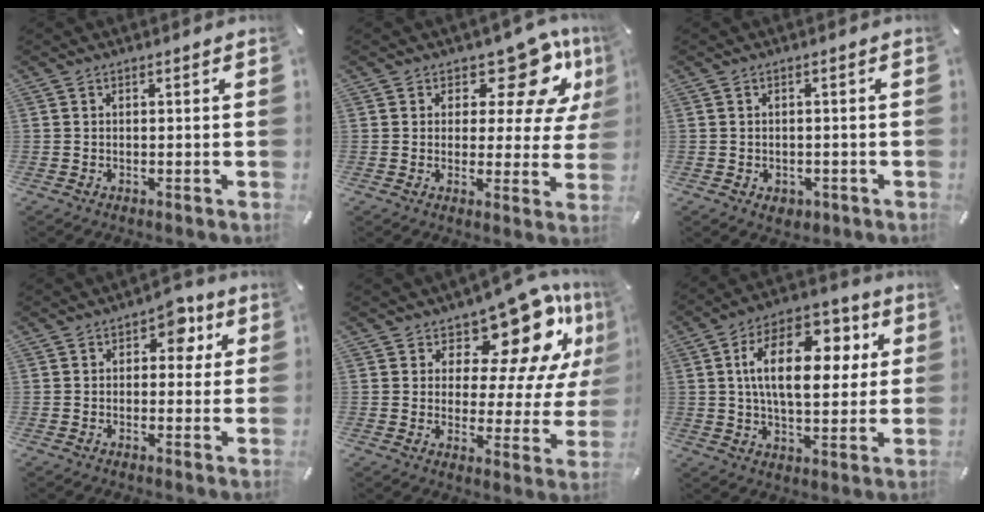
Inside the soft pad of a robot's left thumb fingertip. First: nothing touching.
{"total": 13.9, "force": [8.1, 7.0, 8.8], "torque": [-0.114, -0.057, 0.137]}
{"total": 2.5, "force": [-1.0, 2.0, 1.1], "torque": [-0.018, 0.004, -0.018]}
{"total": 6.6, "force": [2.2, 4.5, 4.3], "torque": [-0.036, -0.005, 0.028]}
{"total": 16.2, "force": [11.0, 7.3, 9.4], "torque": [-0.132, -0.098, 0.185]}
{"total": 18.3, "force": [4.4, 10.4, 14.4], "torque": [-0.242, 0.001, 0.072]}